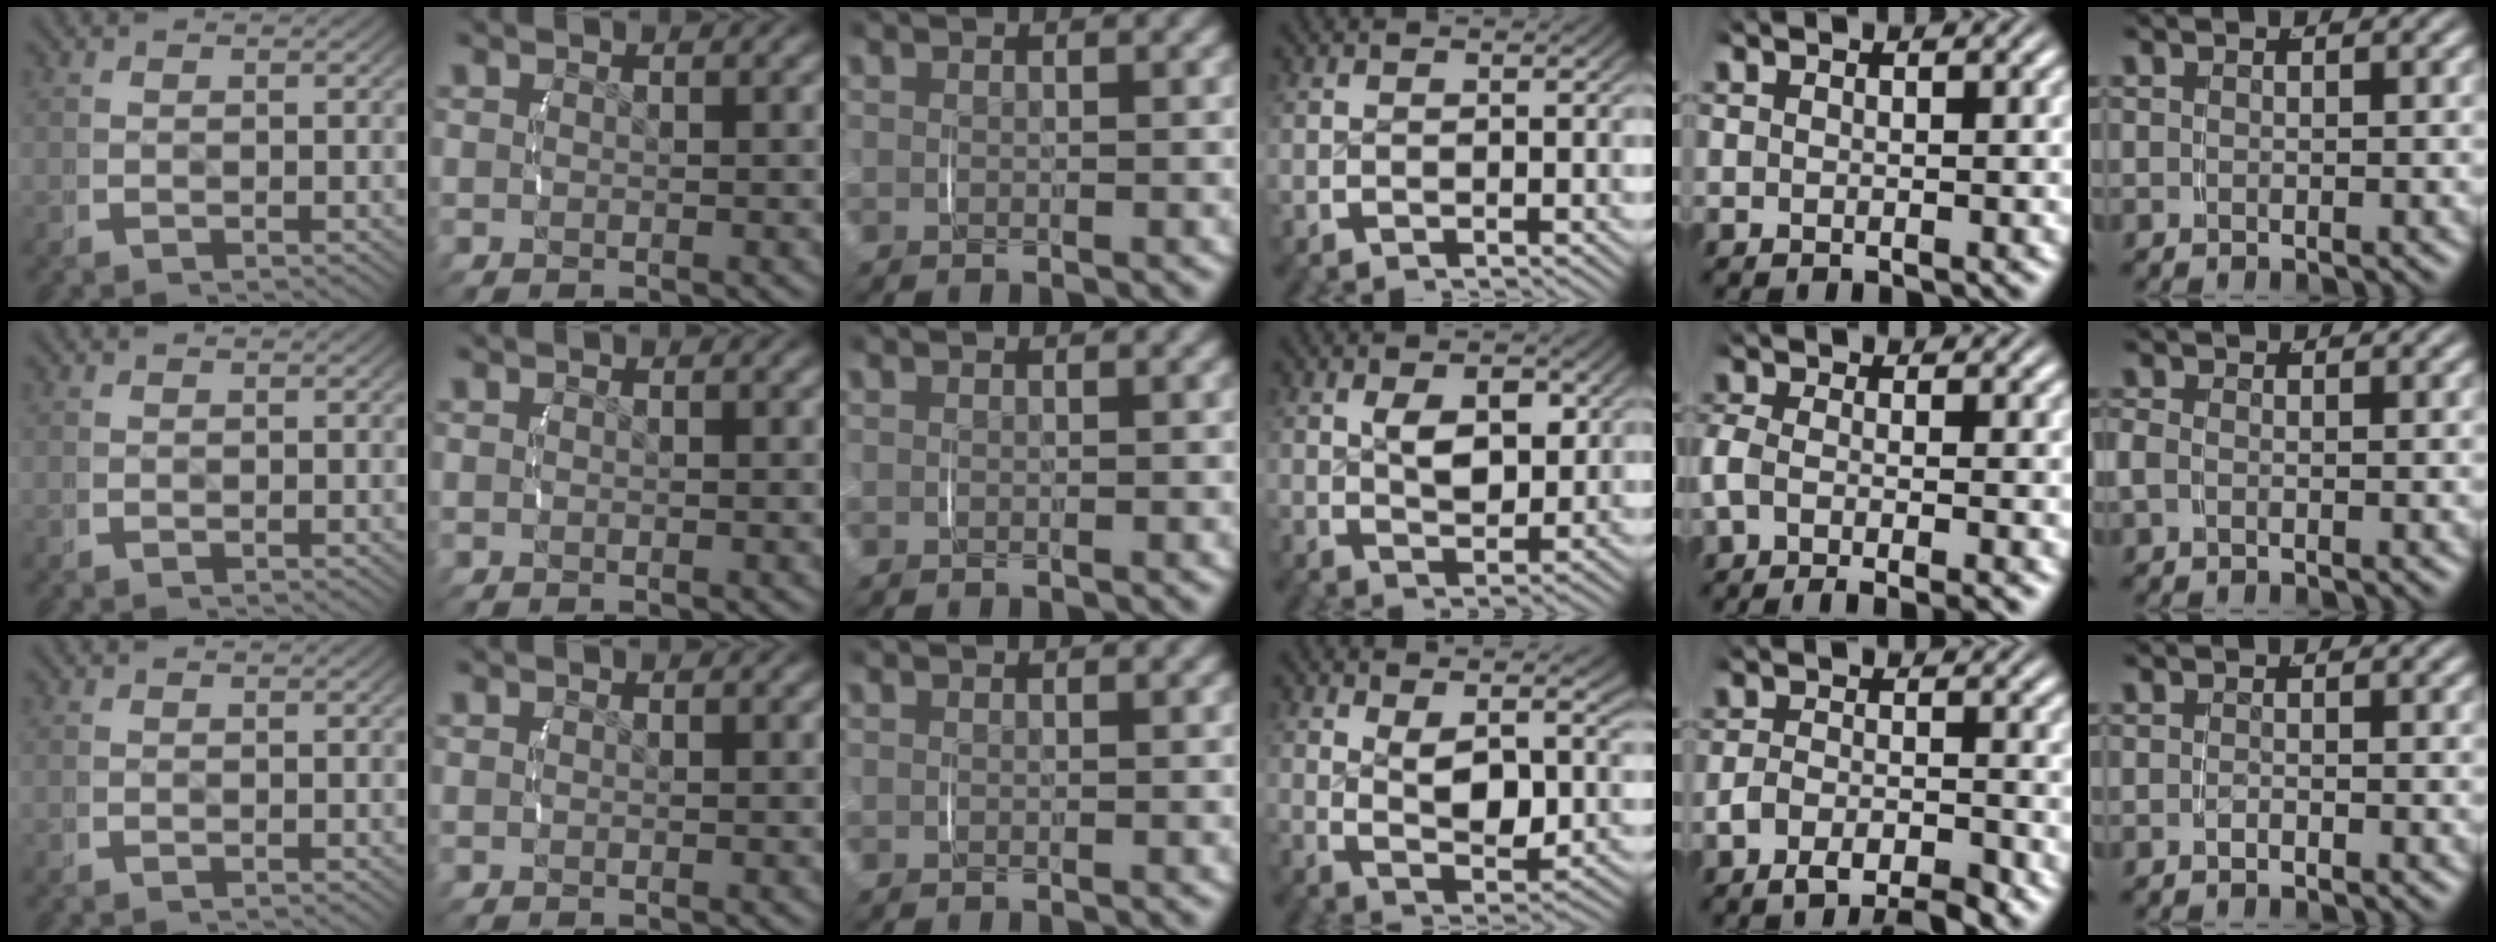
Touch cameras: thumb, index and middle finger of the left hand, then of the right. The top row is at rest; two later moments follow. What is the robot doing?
{"motion": "lift_and_place", "object": "ethernet cable"}